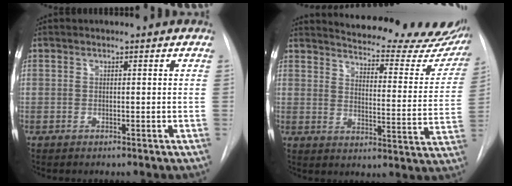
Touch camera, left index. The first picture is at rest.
{"total": 25.4, "force": [23.3, 5.4, 8.4], "torque": [-0.116, -0.100, 0.267]}